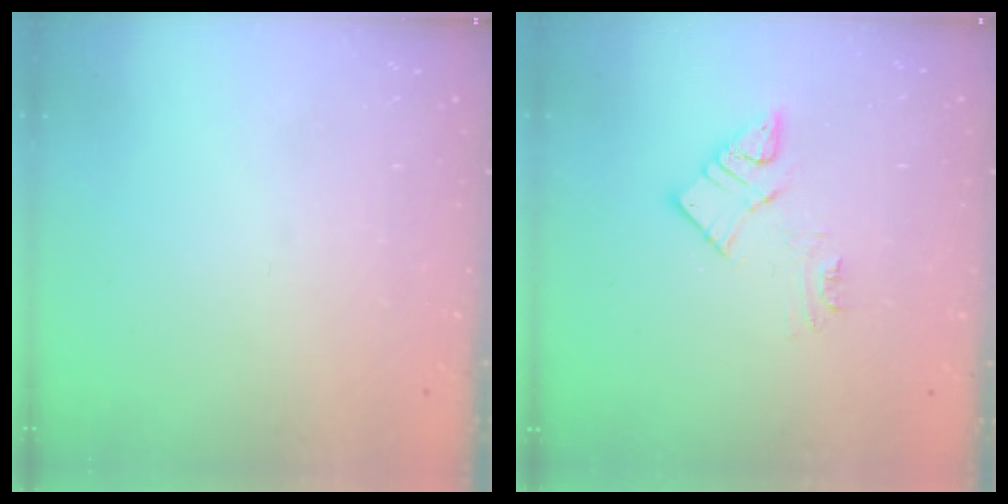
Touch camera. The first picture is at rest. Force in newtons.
{"total": 9.7, "press": 9.6, "slide": 0.6}